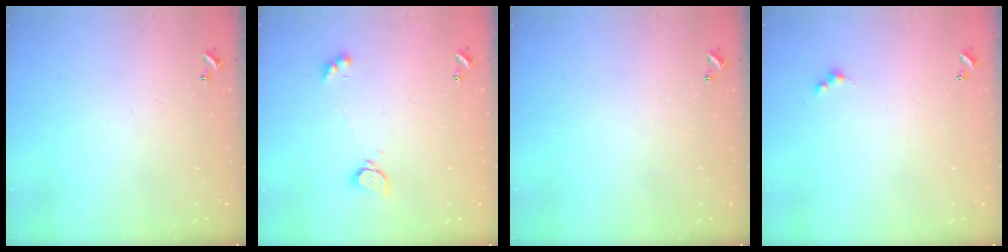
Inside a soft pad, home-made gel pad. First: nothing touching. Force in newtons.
{"total": 2.2, "press": 2.2, "slide": 0.2}
{"total": 0.0}
{"total": 1.5, "press": 1.4, "slide": 0.3}